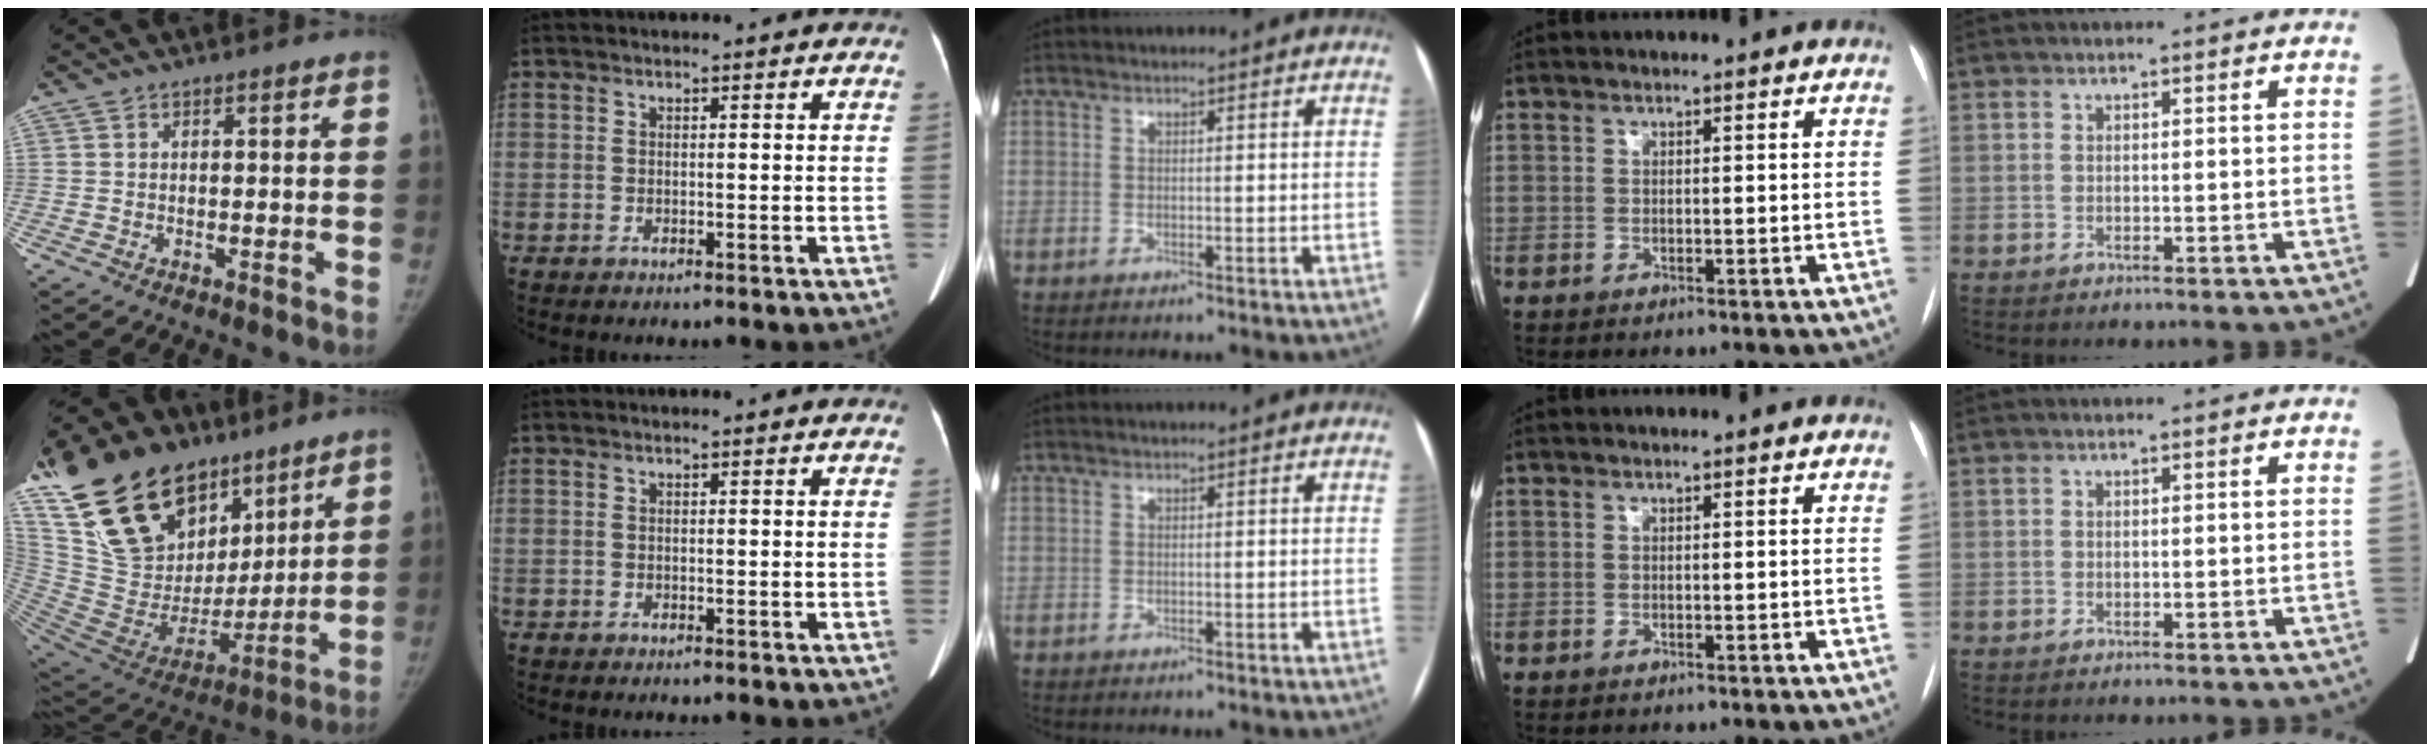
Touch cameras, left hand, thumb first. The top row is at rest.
{"thumb": {"total": 32.3, "force": [19.8, 18.5, 17.7], "torque": [-0.306, -0.022, 0.357]}}